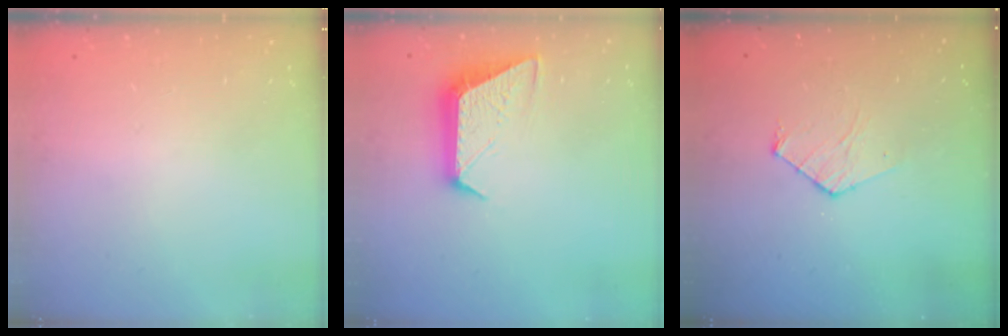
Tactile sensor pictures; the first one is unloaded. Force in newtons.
{"total": 10.4, "press": 10.4, "slide": 0.3}
{"total": 5.7, "press": 5.7, "slide": 0.6}